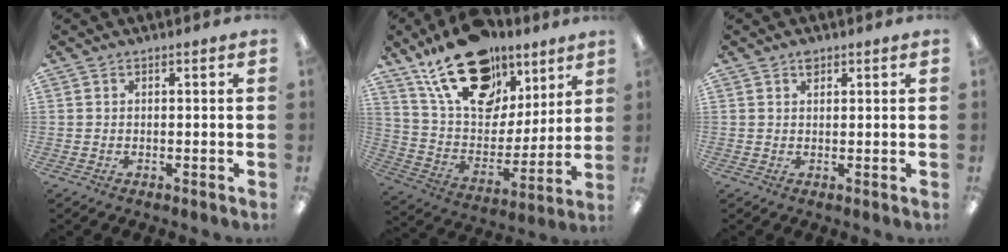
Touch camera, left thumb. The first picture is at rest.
{"total": 22.3, "force": [14.3, 12.6, 11.6], "torque": [-0.196, -0.072, 0.258]}
{"total": 1.8, "force": [1.3, 1.1, 0.8], "torque": [0.000, -0.006, 0.020]}